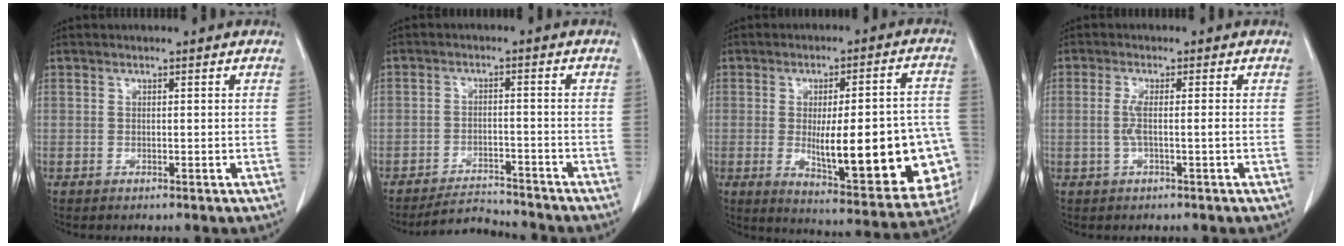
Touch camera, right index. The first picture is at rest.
{"total": 4.7, "force": [-4.7, 0.7, -0.4], "torque": [0.005, 0.000, -0.076]}
{"total": 22.9, "force": [-4.2, 5.4, 21.8], "torque": [-0.223, 0.012, -0.030]}
{"total": 2.6, "force": [-0.6, -0.1, 2.6], "torque": [-0.055, 0.000, -0.012]}